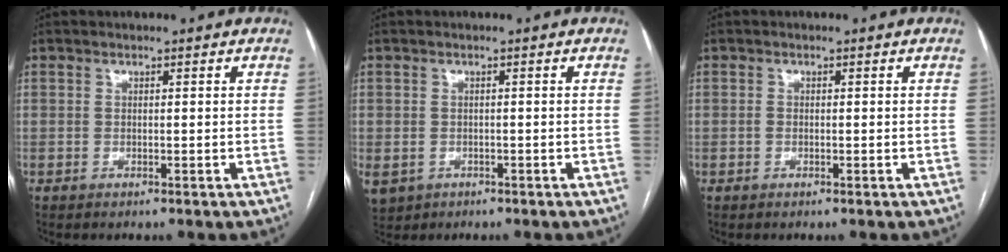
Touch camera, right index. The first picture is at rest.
{"total": 5.8, "force": [-2.5, 4.8, 2.0], "torque": [-0.056, -0.006, -0.030]}
{"total": 0.6, "force": [-0.2, 0.4, 0.5], "torque": [-0.010, 0.001, -0.005]}